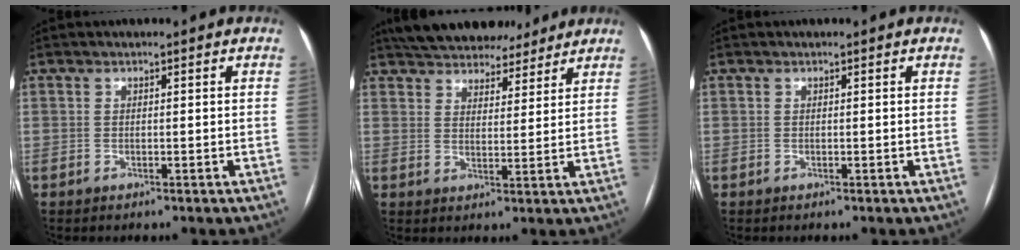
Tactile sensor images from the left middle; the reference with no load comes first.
{"total": 15.5, "force": [13.6, 5.4, 5.1], "torque": [-0.086, 0.025, 0.194]}
{"total": 0.0}